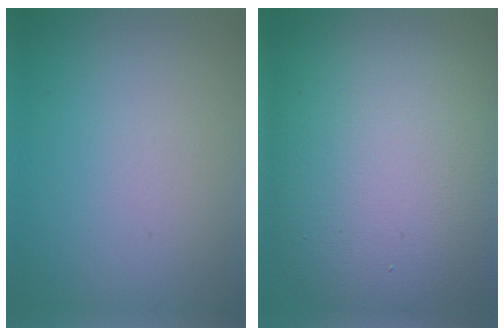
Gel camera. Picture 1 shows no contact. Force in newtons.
{"total": 16.8, "press": 16.8, "slide": 0.7}